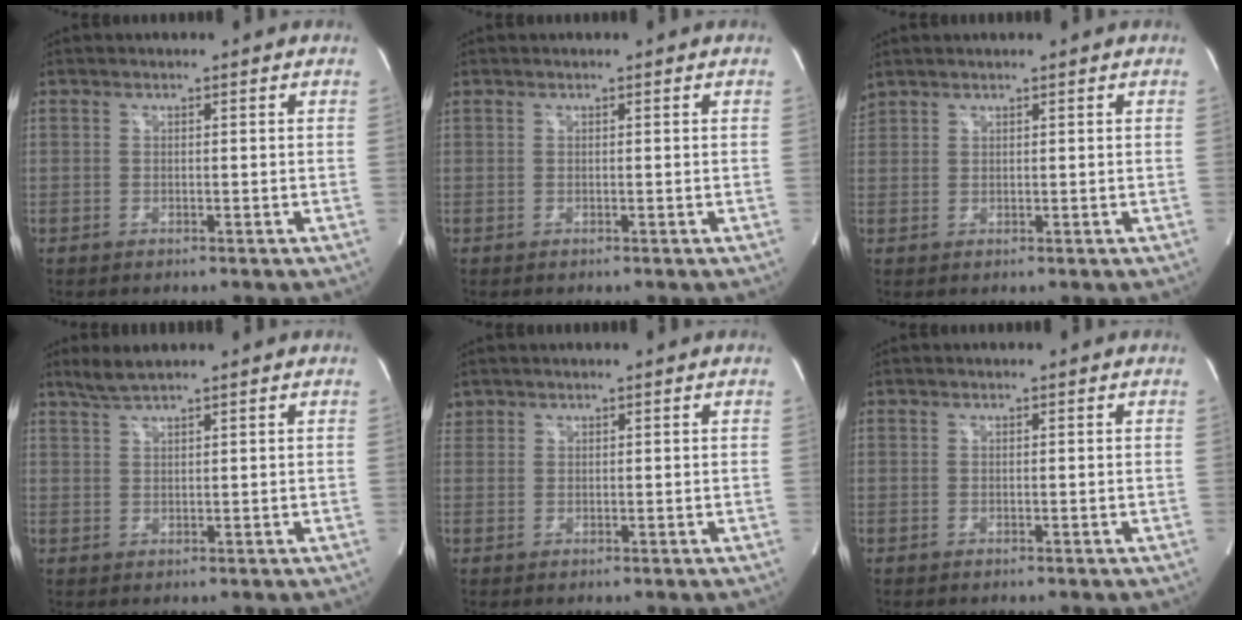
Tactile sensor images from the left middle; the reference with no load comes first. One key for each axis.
{"total": 0.0}
{"total": 1.9, "fx": 1.8, "fy": 0.4, "fz": 0.4, "tx": -0.020, "ty": 0.023, "tz": 0.042}
{"total": 3.0, "fx": 2.6, "fy": -0.2, "fz": 1.4, "tx": -0.037, "ty": 0.007, "tz": 0.056}
{"total": 1.3, "fx": 1.0, "fy": 0.9, "fz": -0.1, "tx": 0.004, "ty": 0.013, "tz": 0.019}
{"total": 0.0}